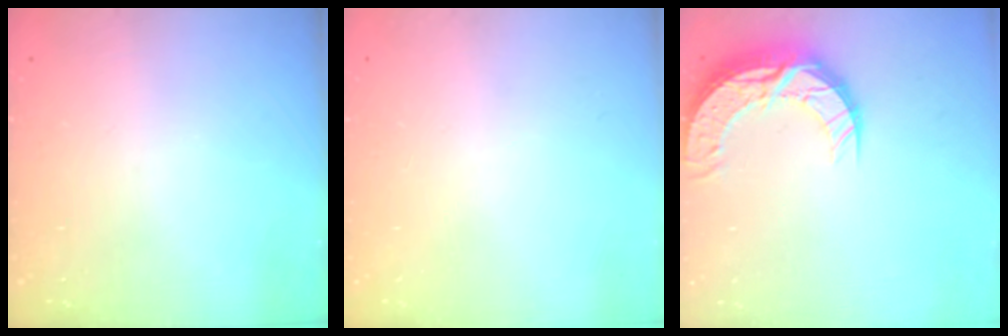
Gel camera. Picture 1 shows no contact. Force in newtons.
{"total": 0.0}
{"total": 11.9, "press": 11.9, "slide": 0.9}